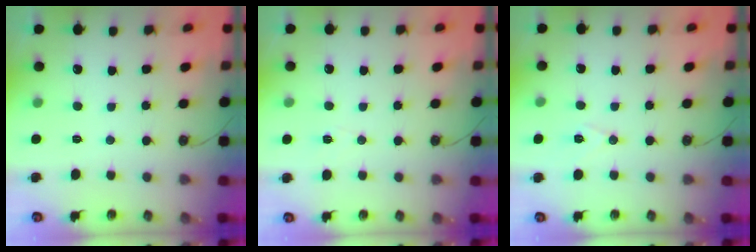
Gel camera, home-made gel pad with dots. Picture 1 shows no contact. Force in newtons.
{"total": 3.7, "press": 3.5, "slide": 1.2}
{"total": 7.0, "press": 6.0, "slide": 3.7}